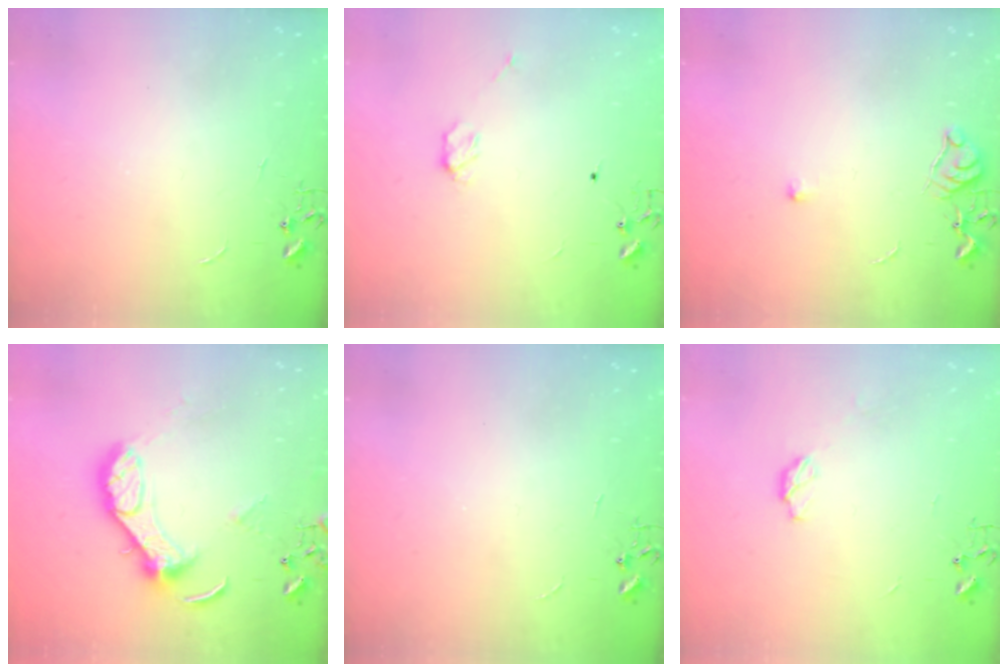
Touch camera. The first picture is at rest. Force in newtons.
{"total": 4.0, "press": 4.0, "slide": 0.2}
{"total": 5.9, "press": 5.8, "slide": 0.8}
{"total": 12.5, "press": 12.4, "slide": 1.1}
{"total": 0.0}
{"total": 4.4, "press": 4.3, "slide": 0.2}